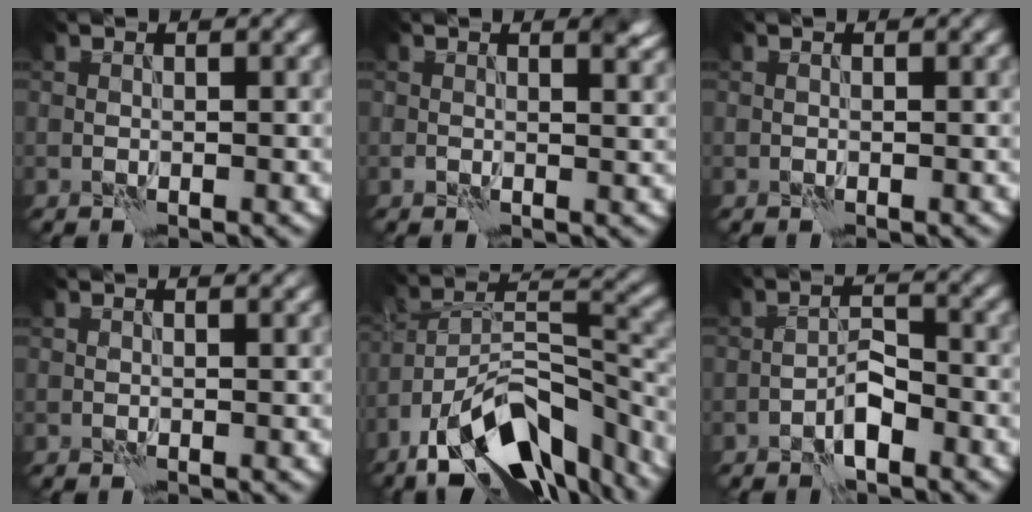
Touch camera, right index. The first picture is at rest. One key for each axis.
{"total": 1.9, "fx": 0.6, "fy": 0.7, "fz": 1.7, "tx": -0.020, "ty": -0.003, "tz": 0.008}
{"total": 0.0}
{"total": 1.0, "fx": 0.8, "fy": 0.2, "fz": 0.6, "tx": -0.009, "ty": 0.001, "tz": 0.009}
{"total": 14.1, "fx": -10.0, "fy": 5.4, "fz": 8.5, "tx": -0.156, "ty": 0.014, "tz": -0.159}
{"total": 2.5, "fx": -1.6, "fy": 0.8, "fz": 1.8, "tx": -0.028, "ty": 0.010, "tz": -0.033}